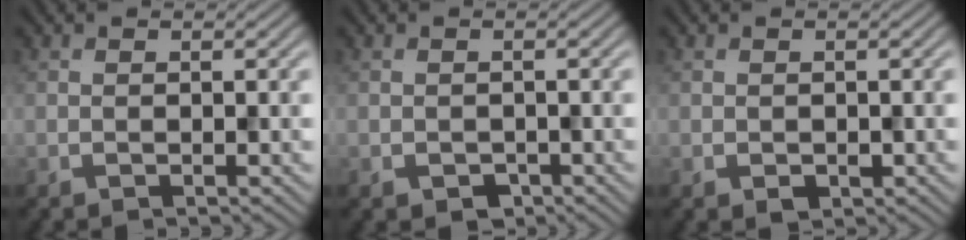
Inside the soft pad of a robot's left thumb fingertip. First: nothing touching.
{"total": 1.4, "force": [-0.6, 1.1, 0.5], "torque": [-0.010, -0.010, -0.011]}
{"total": 1.0, "force": [-0.2, 0.8, 0.5], "torque": [-0.010, -0.007, -0.003]}